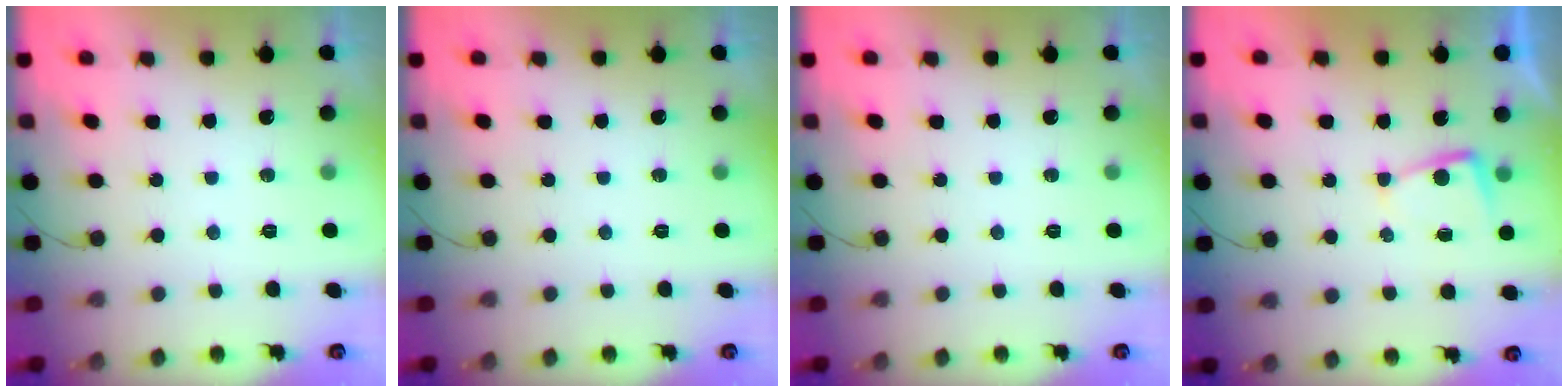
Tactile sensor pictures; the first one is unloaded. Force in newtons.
{"total": 0.0}
{"total": 0.0}
{"total": 2.4, "press": 2.3, "slide": 0.4}